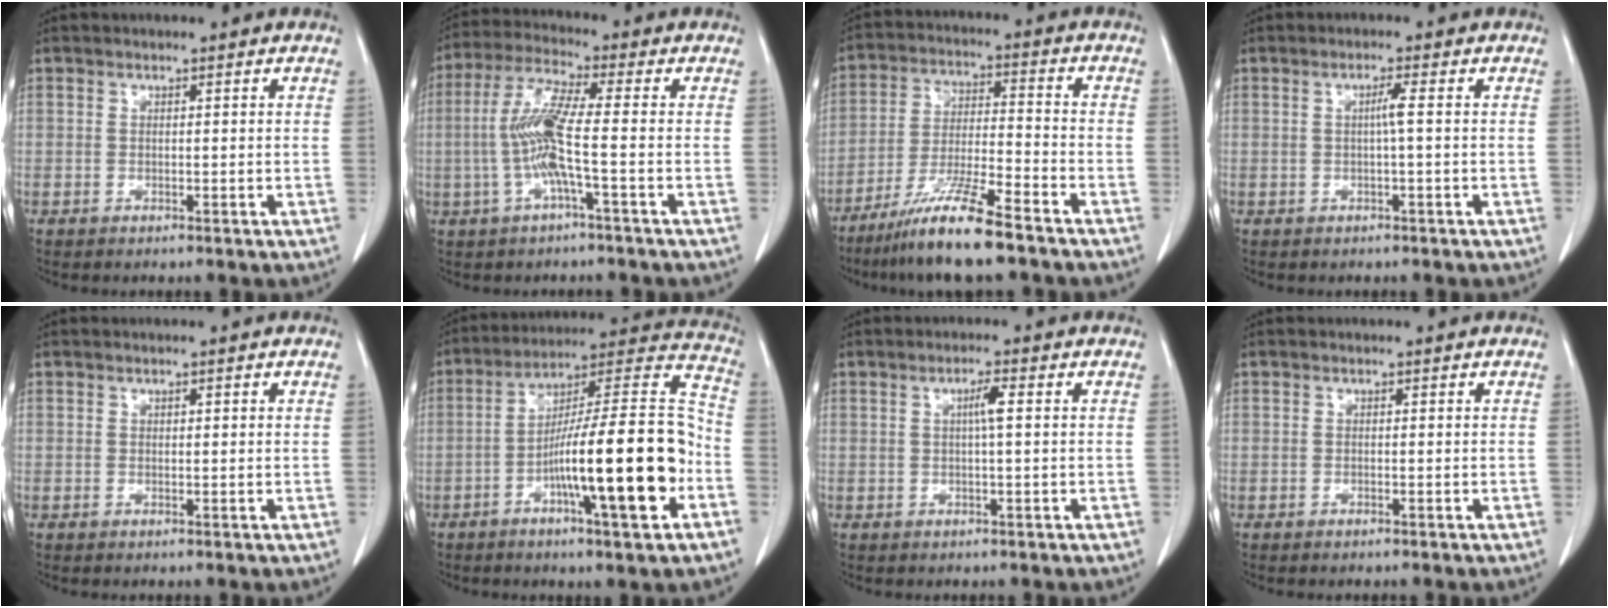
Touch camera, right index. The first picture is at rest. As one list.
[{"total": 8.5, "force": [-1.3, 0.3, 8.4], "torque": [-0.183, 0.010, -0.033]}, {"total": 11.3, "force": [-8.4, 0.0, 7.6], "torque": [-0.148, -0.031, -0.157]}, {"total": 1.8, "force": [-0.1, -0.4, 1.7], "torque": [-0.032, 0.002, -0.001]}, {"total": 0.6, "force": [0.3, 0.2, 0.5], "torque": [-0.007, 0.000, 0.004]}, {"total": 19.7, "force": [-6.2, 1.7, 18.6], "torque": [-0.278, 0.013, -0.097]}, {"total": 2.4, "force": [0.4, 0.1, 2.3], "torque": [-0.041, 0.004, 0.006]}, {"total": 0.0}]